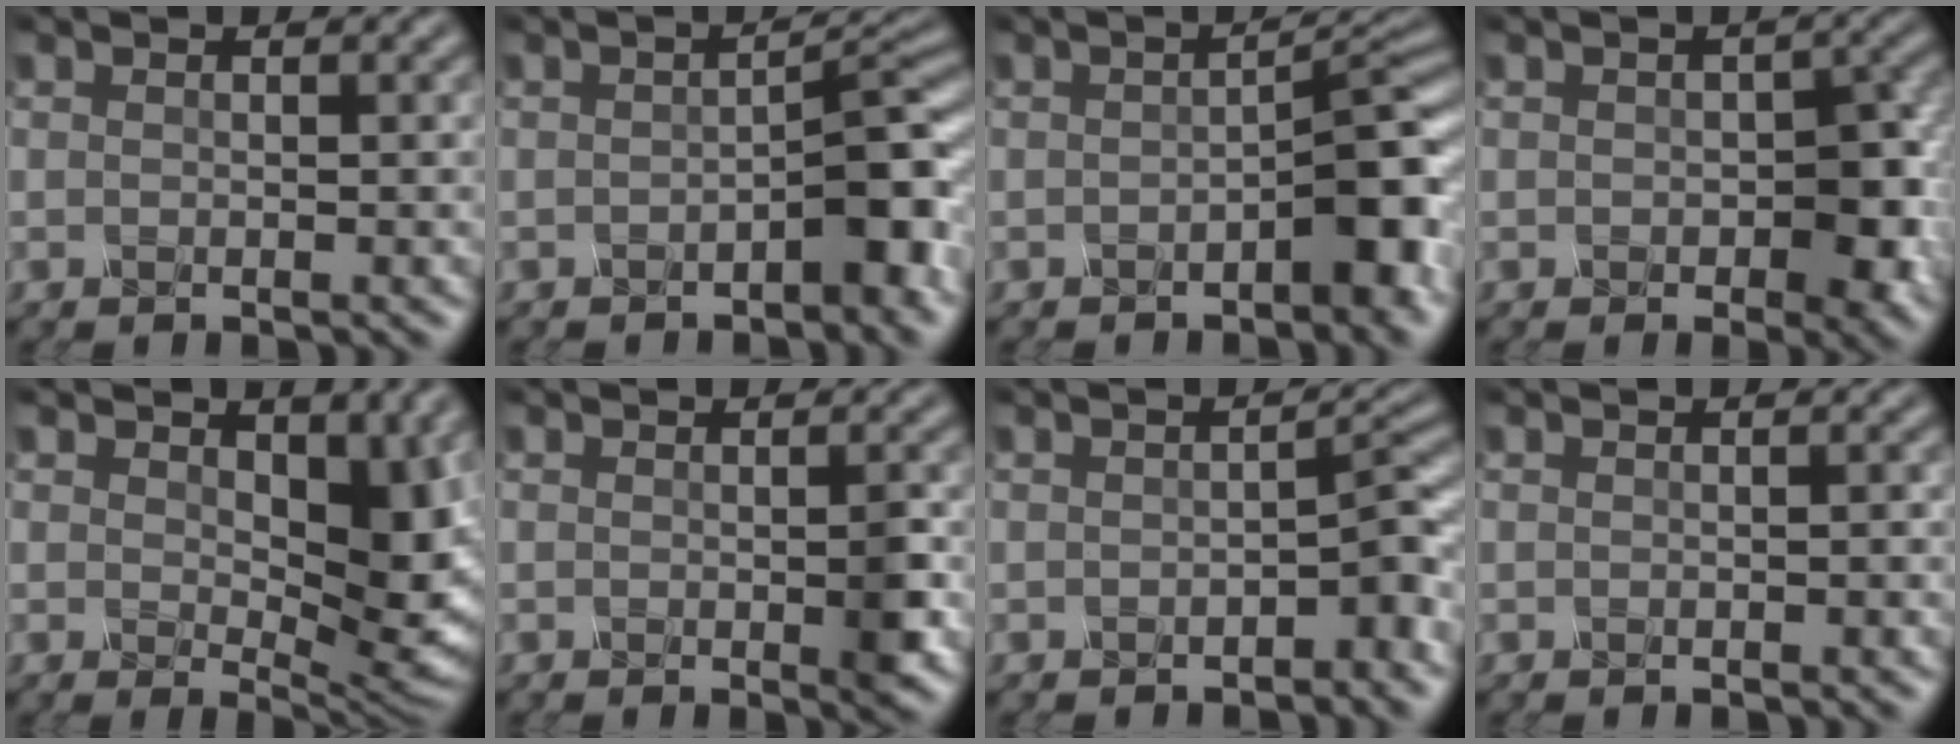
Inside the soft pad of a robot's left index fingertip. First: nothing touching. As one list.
[{"total": 3.6, "force": [-1.9, 0.6, 3.0], "torque": [-0.055, 0.010, -0.025]}, {"total": 4.2, "force": [-2.1, 0.8, 3.6], "torque": [-0.059, 0.011, -0.027]}, {"total": 3.8, "force": [-1.2, 2.1, 3.0], "torque": [-0.049, -0.001, -0.010]}, {"total": 7.3, "force": [1.0, 4.0, 6.0], "torque": [-0.103, -0.014, 0.031]}, {"total": 1.8, "force": [-0.7, 0.1, 1.7], "torque": [-0.045, -0.007, -0.002]}, {"total": 2.2, "force": [-1.5, 0.2, 1.6], "torque": [-0.036, 0.006, -0.016]}, {"total": 1.1, "force": [-0.4, 0.4, 0.9], "torque": [-0.008, 0.010, -0.008]}]